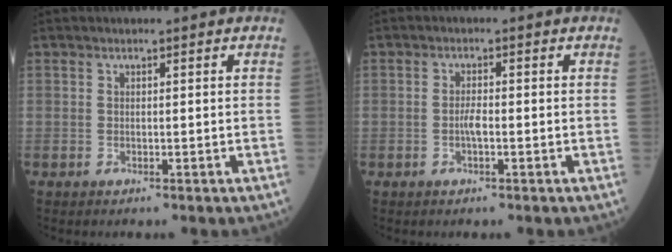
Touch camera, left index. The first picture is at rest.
{"total": 1.9, "force": [-0.6, 0.3, 1.8], "torque": [-0.037, -0.001, -0.012]}